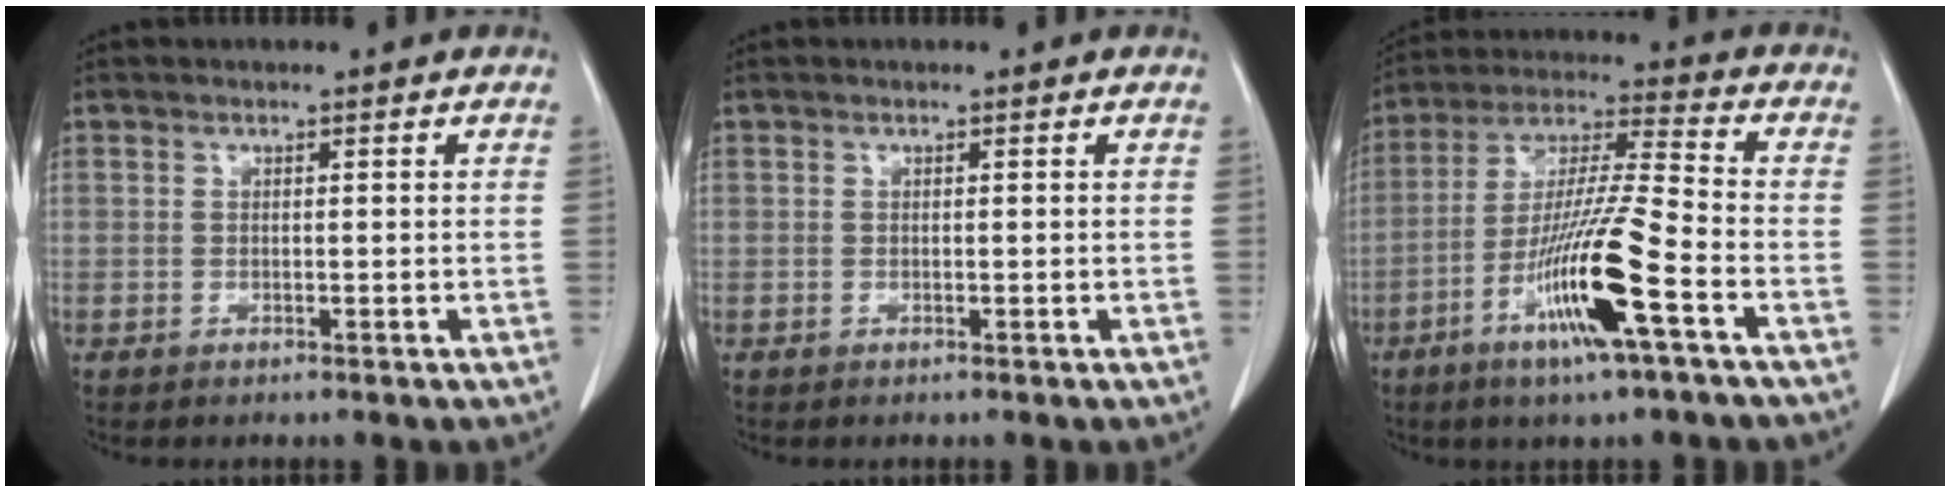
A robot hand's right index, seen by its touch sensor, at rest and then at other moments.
{"total": 0.0}
{"total": 15.0, "force": [-6.4, -0.1, 13.6], "torque": [-0.269, -0.015, -0.119]}